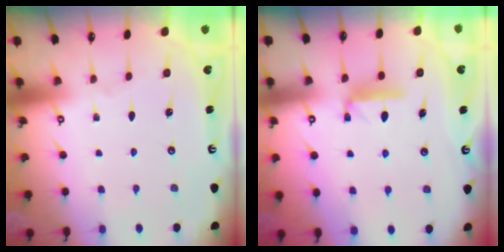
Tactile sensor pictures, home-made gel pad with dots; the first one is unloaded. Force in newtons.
{"total": 7.3, "press": 7.3, "slide": 0.2}